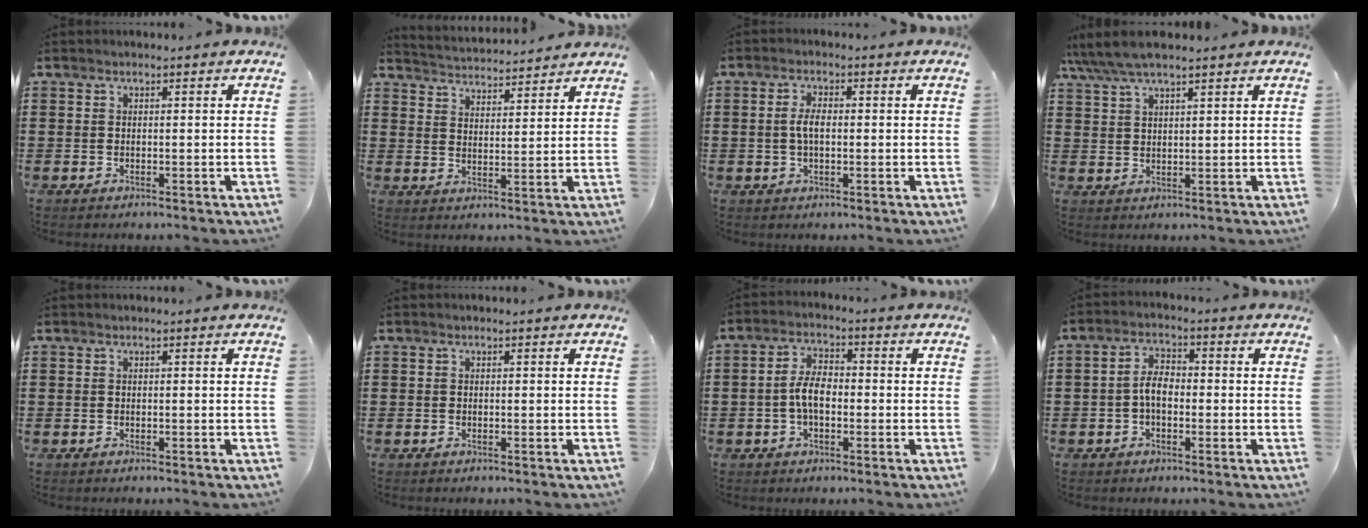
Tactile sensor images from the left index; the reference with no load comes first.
{"total": 3.4, "force": [3.3, -0.1, -0.3], "torque": [-0.011, -0.022, 0.056]}
{"total": 3.3, "force": [0.1, 1.4, 3.0], "torque": [-0.067, 0.001, -0.002]}
{"total": 4.6, "force": [3.7, 0.9, 2.5], "torque": [-0.057, -0.002, 0.068]}
{"total": 0.0}
{"total": 0.0}
{"total": 5.2, "force": [-0.9, 2.6, 4.4], "torque": [-0.101, 0.003, -0.023]}
{"total": 4.2, "force": [-0.7, 2.2, 3.6], "torque": [-0.079, 0.004, -0.019]}